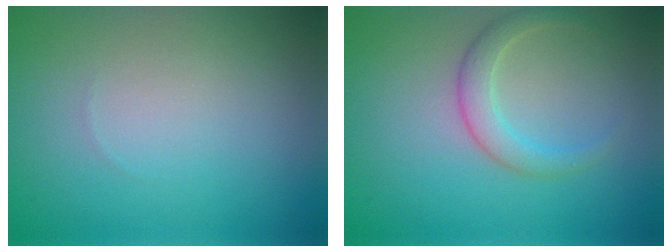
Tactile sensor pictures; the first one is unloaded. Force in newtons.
{"total": 2.4, "press": 2.4, "slide": 0.1}